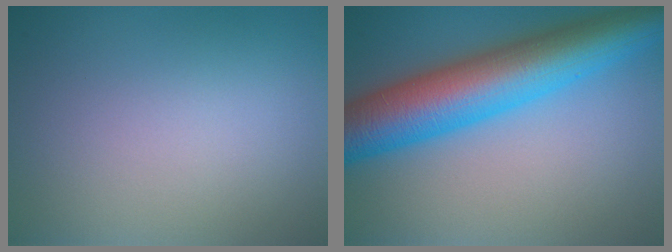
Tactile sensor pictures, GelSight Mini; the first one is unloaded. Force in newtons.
{"total": 11.0, "press": 11.0, "slide": 0.0}